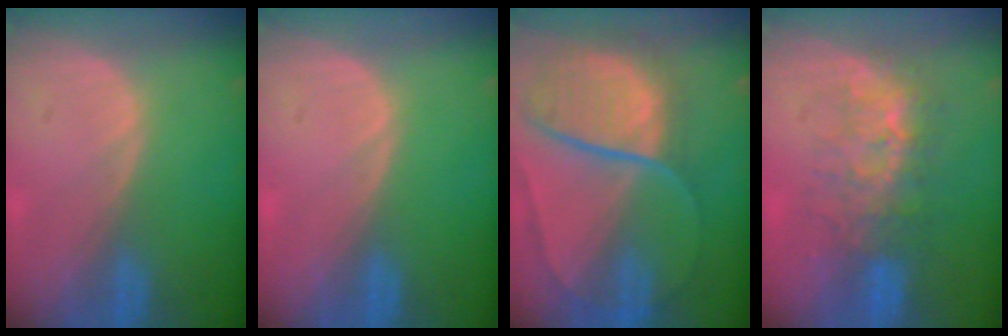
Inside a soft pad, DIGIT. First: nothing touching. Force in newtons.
{"total": 0.0}
{"total": 10.7, "press": 9.0, "slide": 5.9}
{"total": 7.6, "press": 7.3, "slide": 2.3}